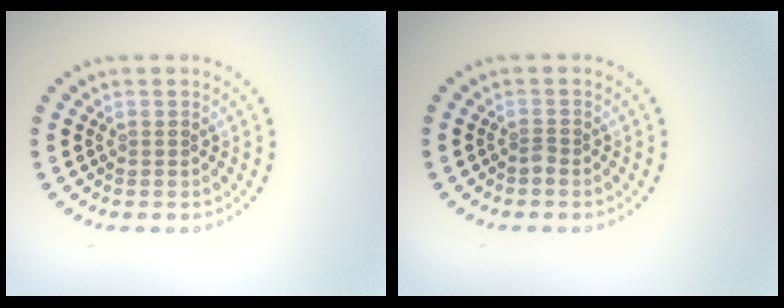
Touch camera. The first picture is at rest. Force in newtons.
{"total": 0.7, "press": 0.4, "slide": 0.6}